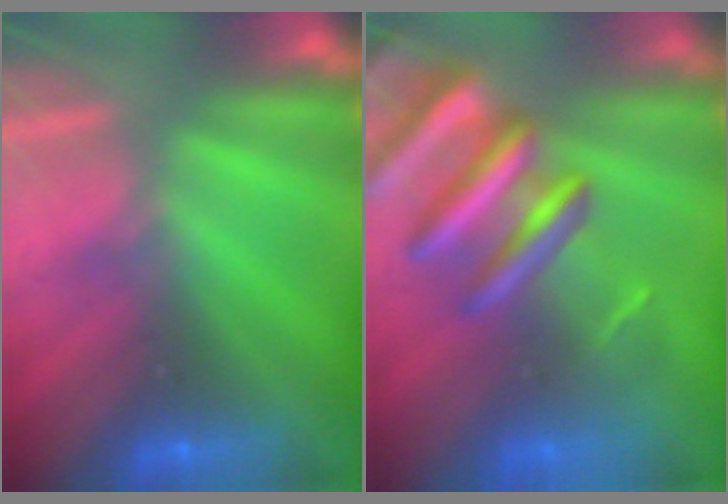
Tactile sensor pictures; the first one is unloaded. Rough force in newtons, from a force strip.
{"total": 9.4}